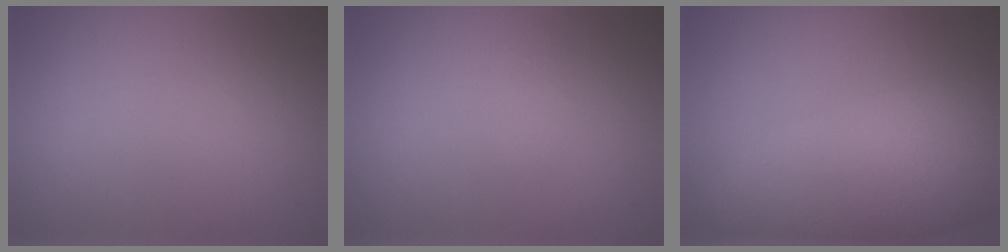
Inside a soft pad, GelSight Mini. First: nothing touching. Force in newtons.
{"total": 0.8, "press": 0.8, "slide": 0.0}
{"total": 10.5, "press": 10.4, "slide": 0.2}